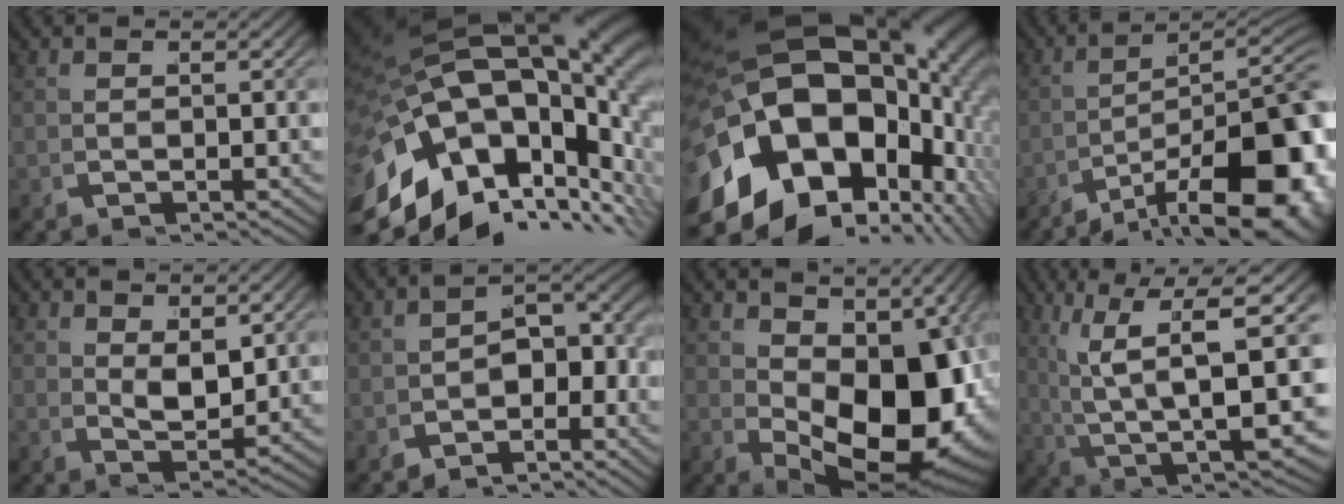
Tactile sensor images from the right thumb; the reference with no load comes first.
{"total": 23.8, "force": [0.4, 15.7, 17.9], "torque": [-0.302, -0.014, 0.005]}
{"total": 28.4, "force": [0.3, 20.0, 20.2], "torque": [-0.382, -0.030, 0.006]}
{"total": 13.3, "force": [-2.4, 7.5, 10.8], "torque": [-0.142, -0.039, -0.021]}
{"total": 3.3, "force": [2.3, 1.2, 2.0], "torque": [-0.033, -0.002, 0.043]}
{"total": 4.8, "force": [-1.4, 2.9, 3.5], "torque": [-0.049, -0.008, -0.018]}
{"total": 16.3, "force": [-0.2, 9.5, 13.2], "torque": [-0.205, -0.046, 0.031]}
{"total": 12.9, "force": [-1.2, 7.2, 10.6], "torque": [-0.192, -0.056, 0.022]}